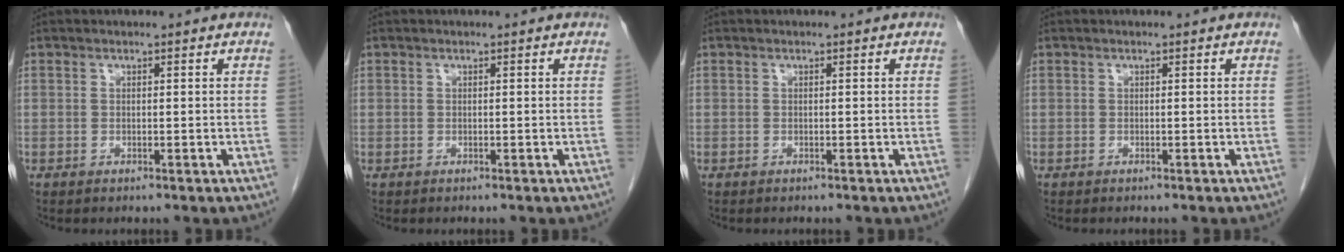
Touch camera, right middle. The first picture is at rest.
{"total": 0.0}
{"total": 0.0}
{"total": 0.0}